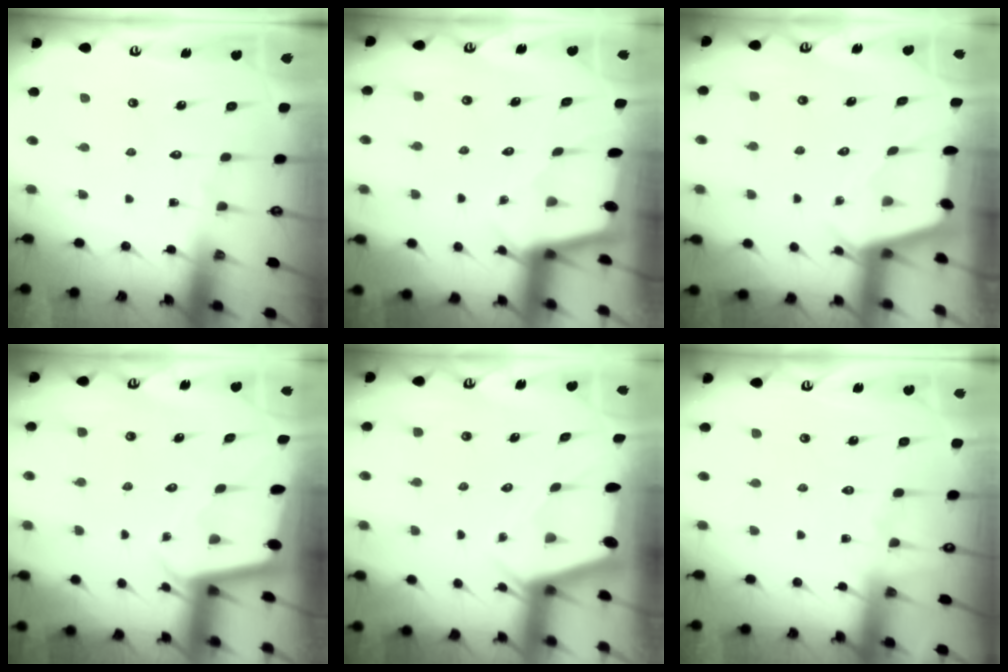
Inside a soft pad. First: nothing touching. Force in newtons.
{"total": 2.1, "press": 2.1, "slide": 0.3}
{"total": 2.5, "press": 2.5, "slide": 0.3}
{"total": 1.8, "press": 1.8, "slide": 0.1}
{"total": 1.9, "press": 1.9, "slide": 0.3}
{"total": 3.8, "press": 3.8, "slide": 0.5}